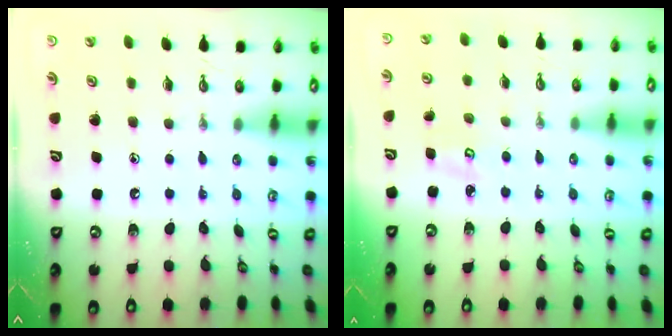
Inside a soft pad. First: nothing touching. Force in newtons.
{"total": 2.3, "press": 2.3, "slide": 0.2}